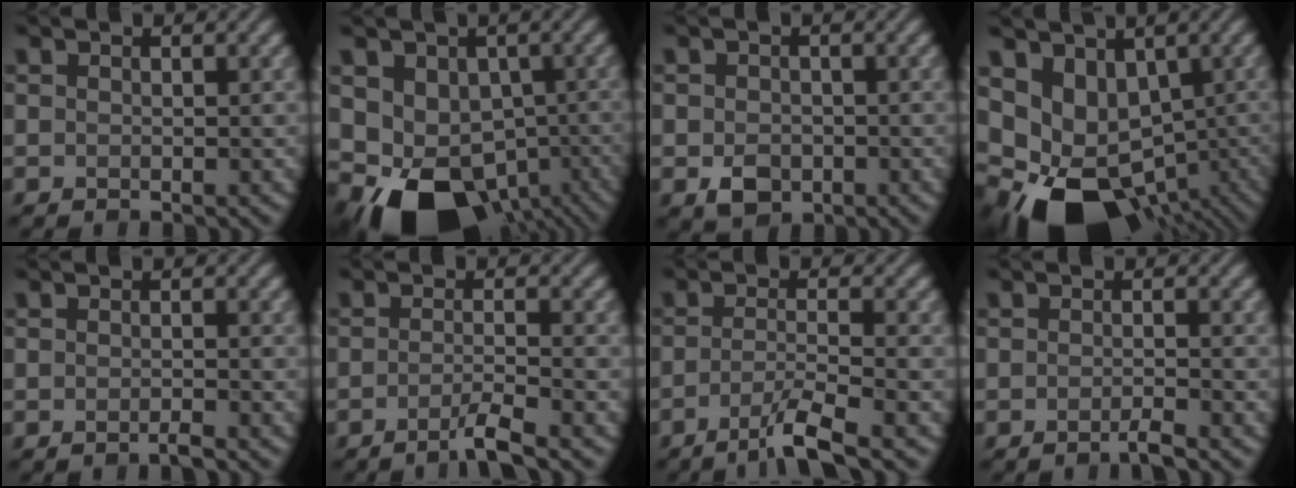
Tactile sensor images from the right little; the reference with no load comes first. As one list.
[{"total": 13.3, "force": [-5.9, 9.4, 7.4], "torque": [-0.110, -0.034, -0.070]}, {"total": 2.9, "force": [-1.0, 2.1, 1.6], "torque": [-0.030, -0.008, -0.021]}, {"total": 11.9, "force": [-3.6, 8.2, 7.9], "torque": [-0.146, -0.040, -0.034]}, {"total": 1.1, "force": [-0.7, 0.1, 0.8], "torque": [-0.013, 0.000, -0.017]}, {"total": 3.1, "force": [-1.7, 0.5, 2.6], "torque": [-0.039, 0.001, -0.045]}, {"total": 4.5, "force": [-2.5, 0.6, 3.7], "torque": [-0.062, -0.001, -0.059]}, {"total": 1.7, "force": [-1.0, 0.2, 1.3], "torque": [-0.017, 0.002, -0.024]}]